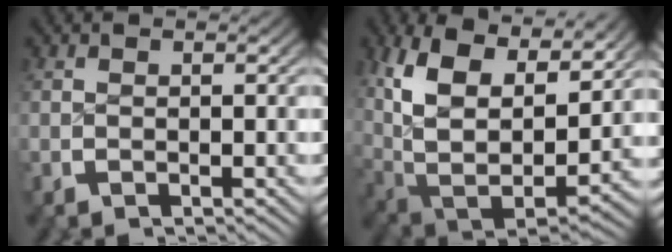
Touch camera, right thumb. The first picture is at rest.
{"total": 14.9, "force": [0.8, 10.4, 10.6], "torque": [-0.274, -0.069, 0.043]}